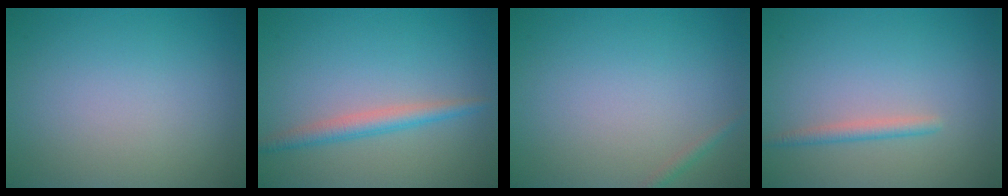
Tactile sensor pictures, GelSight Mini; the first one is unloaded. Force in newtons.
{"total": 2.3, "press": 2.3, "slide": 0.1}
{"total": 0.7, "press": 0.7, "slide": 0.0}
{"total": 1.4, "press": 1.4, "slide": 0.2}